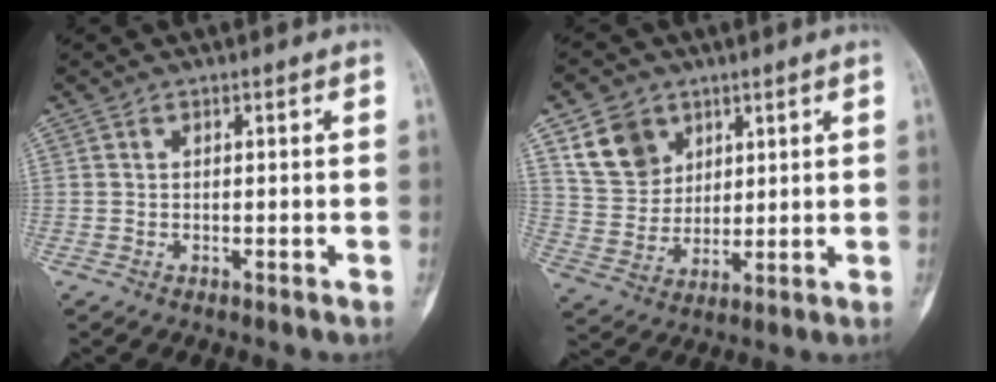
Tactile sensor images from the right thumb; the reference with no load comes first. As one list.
[{"total": 10.2, "force": [5.3, 7.9, 3.7], "torque": [-0.046, -0.022, 0.111]}]